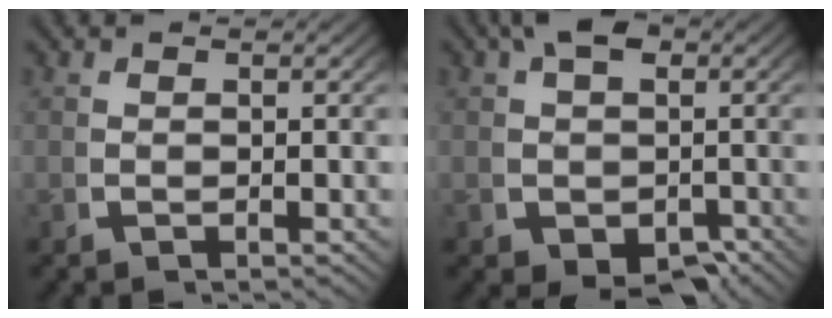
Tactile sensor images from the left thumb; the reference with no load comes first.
{"total": 7.4, "force": [-0.6, 5.5, 5.0], "torque": [-0.078, -0.039, 0.010]}